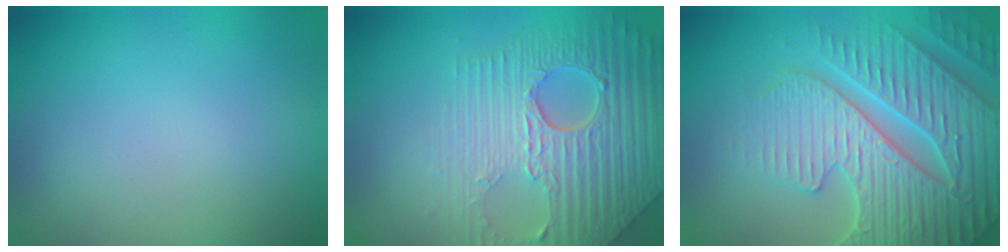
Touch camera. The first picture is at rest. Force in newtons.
{"total": 8.4, "press": 5.8, "slide": 6.1}
{"total": 7.6, "press": 7.4, "slide": 1.8}